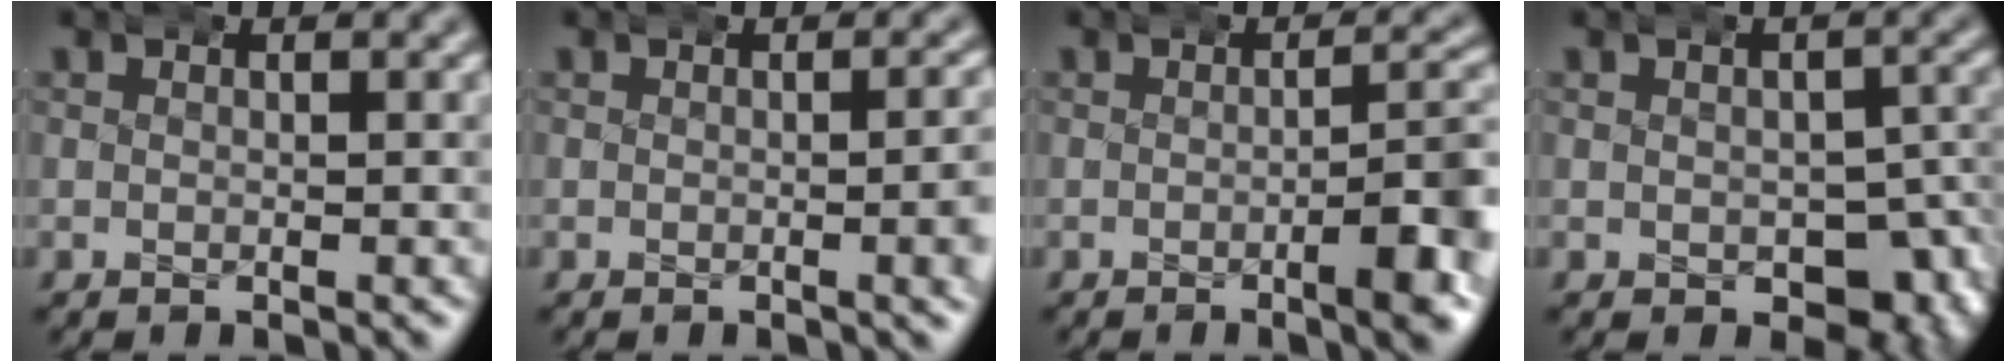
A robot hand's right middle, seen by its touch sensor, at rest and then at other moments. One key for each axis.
{"total": 1.9, "fx": 0.0, "fy": 0.4, "fz": 1.9, "tx": -0.024, "ty": 0.007, "tz": -0.003}
{"total": 5.5, "fx": -1.3, "fy": 1.6, "fz": 5.1, "tx": -0.061, "ty": 0.000, "tz": -0.018}
{"total": 4.9, "fx": -1.8, "fy": 3.2, "fz": 3.3, "tx": -0.034, "ty": -0.012, "tz": -0.018}